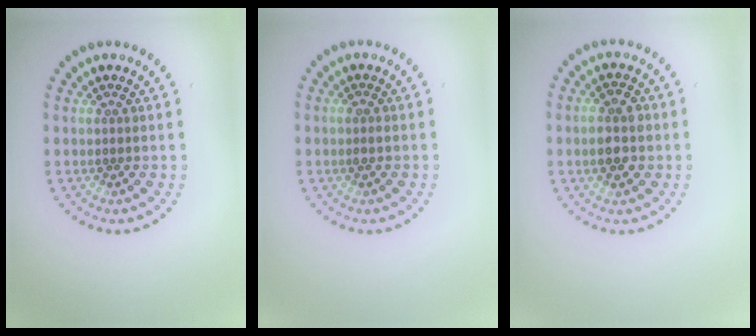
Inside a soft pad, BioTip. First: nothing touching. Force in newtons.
{"total": 0.8, "press": 0.8, "slide": 0.2}
{"total": 2.8, "press": 2.8, "slide": 0.1}